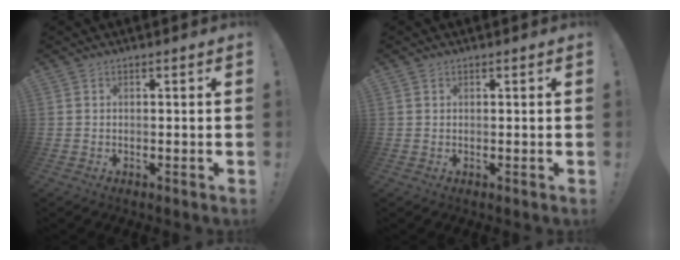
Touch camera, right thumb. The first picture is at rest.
{"total": 0.6, "force": [0.4, 0.4, -0.1], "torque": [0.005, -0.002, 0.007]}